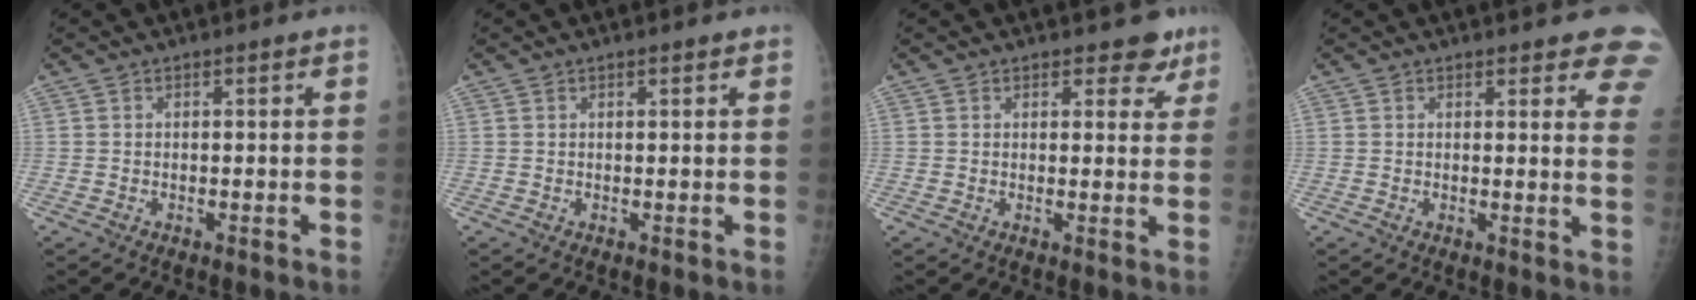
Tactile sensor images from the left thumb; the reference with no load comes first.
{"total": 0.8, "force": [0.6, 0.2, 0.5], "torque": [-0.007, -0.001, 0.008]}
{"total": 4.4, "force": [3.3, 2.5, 1.6], "torque": [0.015, -0.017, 0.035]}
{"total": 9.2, "force": [7.2, 2.8, 5.0], "torque": [-0.016, -0.029, 0.063]}